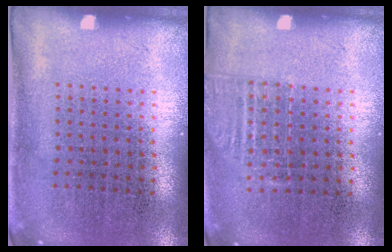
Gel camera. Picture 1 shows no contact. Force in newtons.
{"total": 1.1, "press": 1.0, "slide": 0.5}